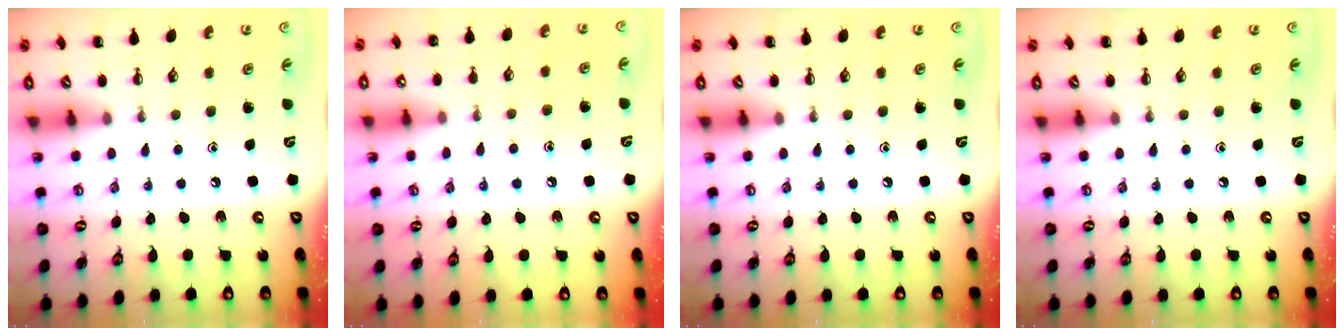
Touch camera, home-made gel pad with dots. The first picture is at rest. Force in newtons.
{"total": 8.6, "press": 8.3, "slide": 1.9}
{"total": 0.0}
{"total": 0.0}